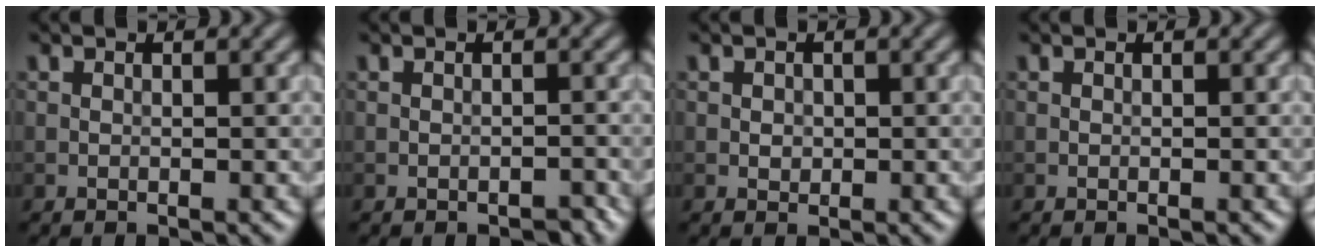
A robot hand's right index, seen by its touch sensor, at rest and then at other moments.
{"total": 0.9, "force": [-0.7, 0.3, 0.4], "torque": [-0.004, 0.001, -0.009]}
{"total": 0.8, "force": [0.1, 0.7, 0.3], "torque": [-0.005, -0.003, 0.001]}
{"total": 0.0}